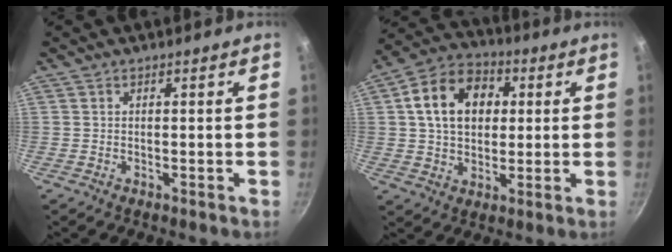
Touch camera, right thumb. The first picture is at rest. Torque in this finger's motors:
{"motor_torque": [-0.57, 0.96, 0.33, 0.24, 0.20]}